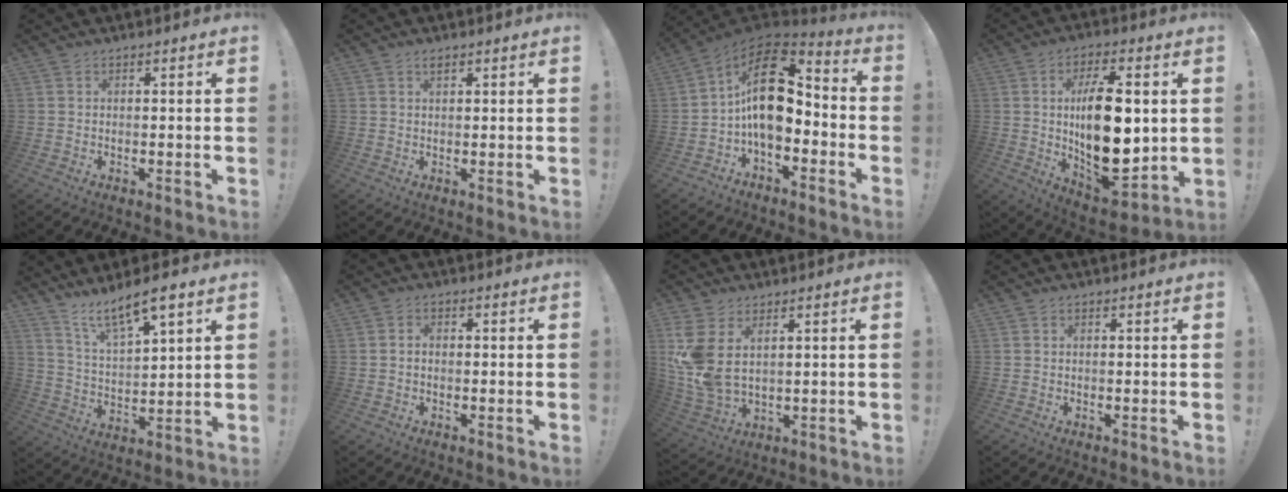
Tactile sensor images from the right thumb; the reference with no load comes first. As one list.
[{"total": 1.5, "force": [1.1, 0.6, 0.9], "torque": [-0.004, -0.005, 0.017]}, {"total": 18.5, "force": [1.9, 10.7, 15.0], "torque": [-0.260, 0.001, 0.039]}, {"total": 21.5, "force": [1.8, 9.9, 19.0], "torque": [-0.322, -0.015, 0.036]}, {"total": 10.3, "force": [8.3, 2.1, 5.7], "torque": [-0.100, -0.059, 0.146]}, {"total": 1.5, "force": [-0.7, 1.0, 0.9], "torque": [-0.018, 0.007, -0.012]}, {"total": 9.6, "force": [3.8, 5.2, 7.0], "torque": [-0.148, -0.029, 0.074]}, {"total": 0.0}]